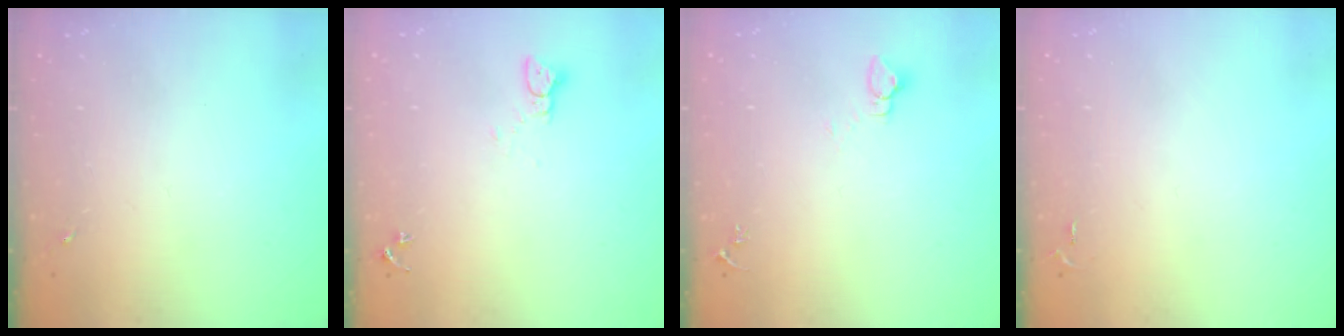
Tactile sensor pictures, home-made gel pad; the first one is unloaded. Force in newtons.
{"total": 2.1, "press": 2.1, "slide": 0.2}
{"total": 2.7, "press": 2.7, "slide": 0.1}
{"total": 2.6, "press": 2.6, "slide": 0.4}